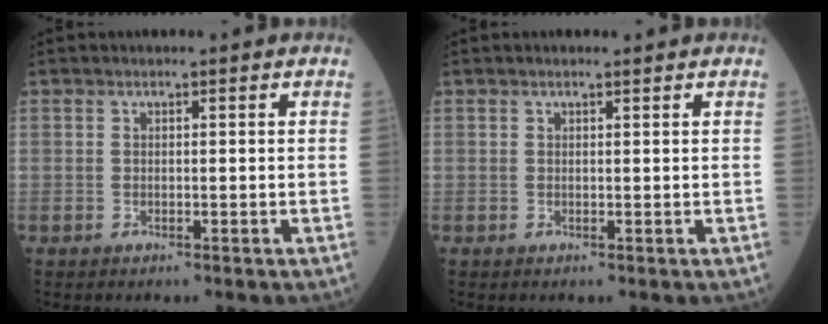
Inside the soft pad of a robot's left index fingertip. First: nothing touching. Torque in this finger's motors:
{"motor_torque": [0.11, -0.35, -0.03, 0.00]}